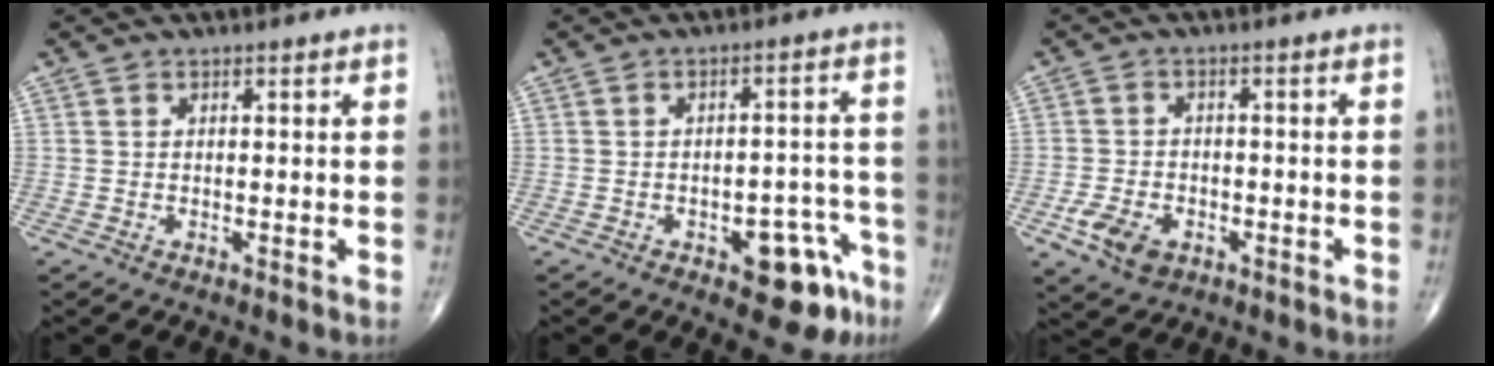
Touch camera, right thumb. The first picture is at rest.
{"total": 10.2, "force": [-5.3, 4.6, 7.3], "torque": [-0.057, 0.043, -0.060]}
{"total": 6.5, "force": [-2.7, 4.5, 3.8], "torque": [-0.068, 0.009, -0.044]}